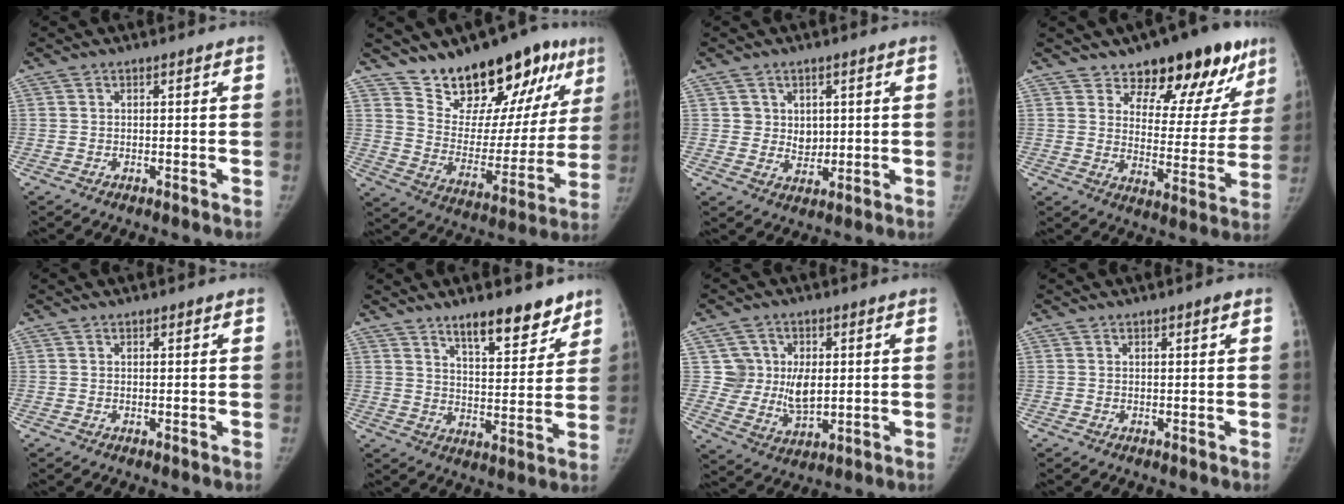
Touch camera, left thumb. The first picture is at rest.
{"total": 23.2, "force": [15.8, 10.8, 13.2], "torque": [-0.140, -0.081, 0.248]}
{"total": 4.3, "force": [1.2, 3.8, 1.7], "torque": [-0.003, -0.009, 0.024]}
{"total": 19.5, "force": [13.0, 9.6, 11.0], "torque": [-0.076, -0.076, 0.177]}
{"total": 0.8, "force": [0.6, 0.3, 0.5], "torque": [-0.004, -0.002, 0.009]}
{"total": 11.9, "force": [8.8, 4.0, 7.0], "torque": [-0.067, -0.062, 0.138]}
{"total": 8.5, "force": [1.5, 6.7, 5.0], "torque": [-0.053, -0.012, 0.038]}
{"total": 1.2, "force": [0.8, 0.2, 0.9], "torque": [-0.013, -0.003, 0.012]}